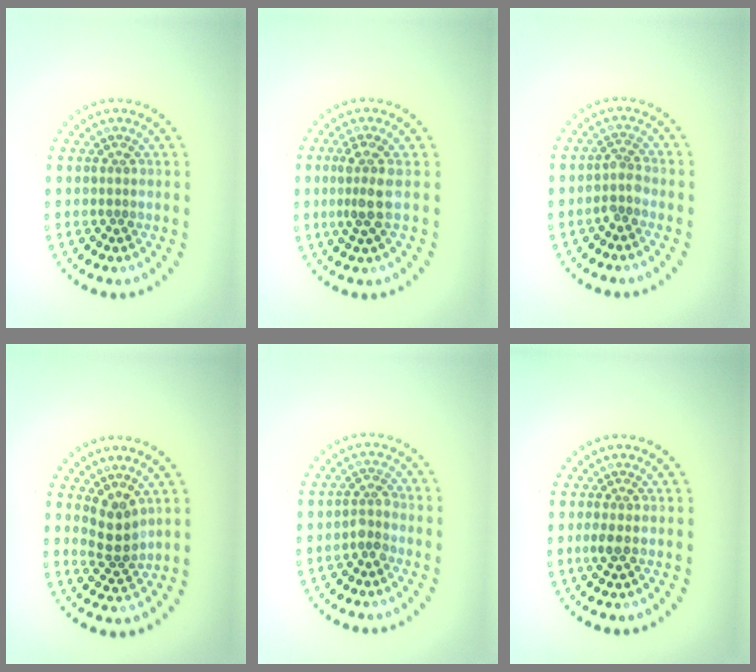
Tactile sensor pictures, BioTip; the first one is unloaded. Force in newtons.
{"total": 2.5, "press": 1.9, "slide": 1.6}
{"total": 1.7, "press": 1.3, "slide": 1.1}
{"total": 2.6, "press": 2.1, "slide": 1.6}
{"total": 1.6, "press": 1.2, "slide": 1.0}
{"total": 1.0, "press": 1.0, "slide": 0.4}